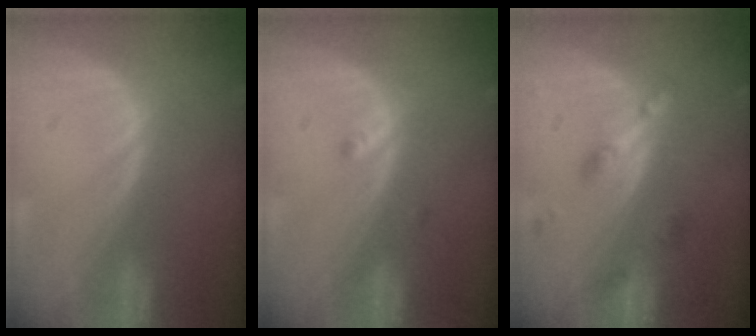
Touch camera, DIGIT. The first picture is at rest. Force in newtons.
{"total": 1.6, "press": 1.3, "slide": 0.8}
{"total": 4.6, "press": 4.5, "slide": 1.0}